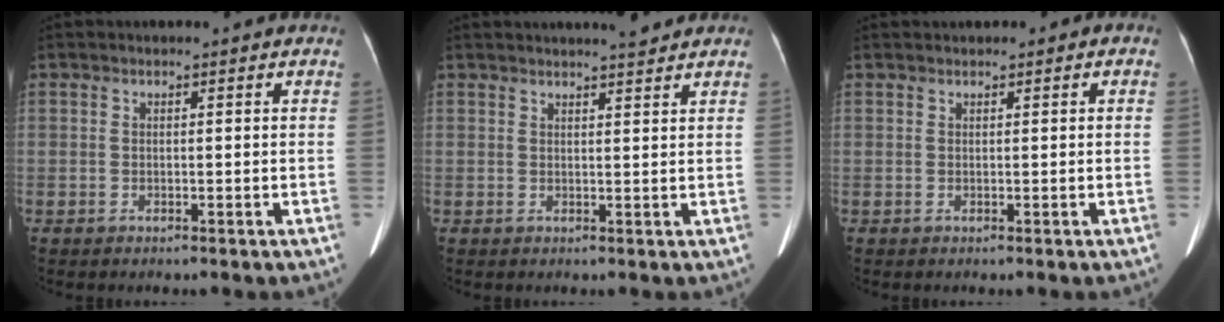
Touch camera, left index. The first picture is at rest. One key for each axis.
{"total": 4.3, "fx": 4.0, "fy": 0.0, "fz": 1.7, "tx": -0.026, "ty": 0.006, "tz": 0.051}
{"total": 0.8, "fx": 0.4, "fy": 0.5, "fz": 0.6, "tx": -0.006, "ty": 0.016, "tz": 0.007}